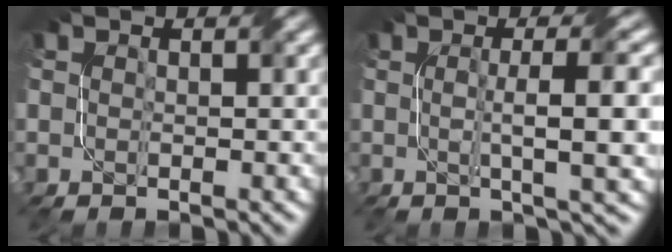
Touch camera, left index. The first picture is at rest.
{"total": 5.9, "force": [0.2, 1.1, 5.8], "torque": [-0.083, 0.005, 0.002]}